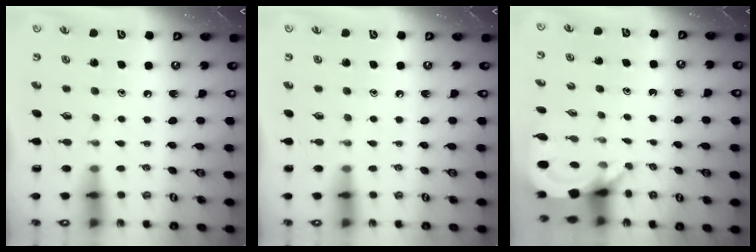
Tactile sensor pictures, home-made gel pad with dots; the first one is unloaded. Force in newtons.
{"total": 0.0}
{"total": 3.9, "press": 3.8, "slide": 0.2}